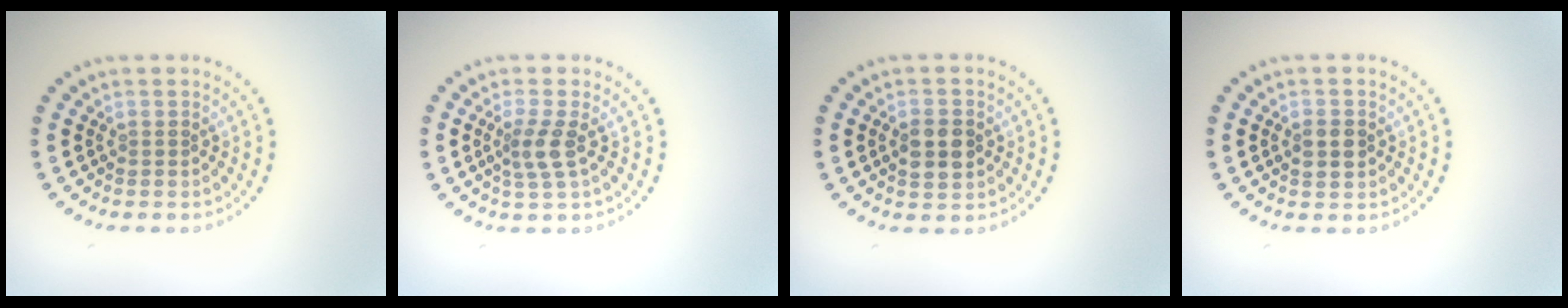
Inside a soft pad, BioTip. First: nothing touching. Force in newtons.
{"total": 2.3, "press": 1.8, "slide": 1.5}
{"total": 3.3, "press": 3.3, "slide": 0.1}
{"total": 2.4, "press": 2.4, "slide": 0.1}